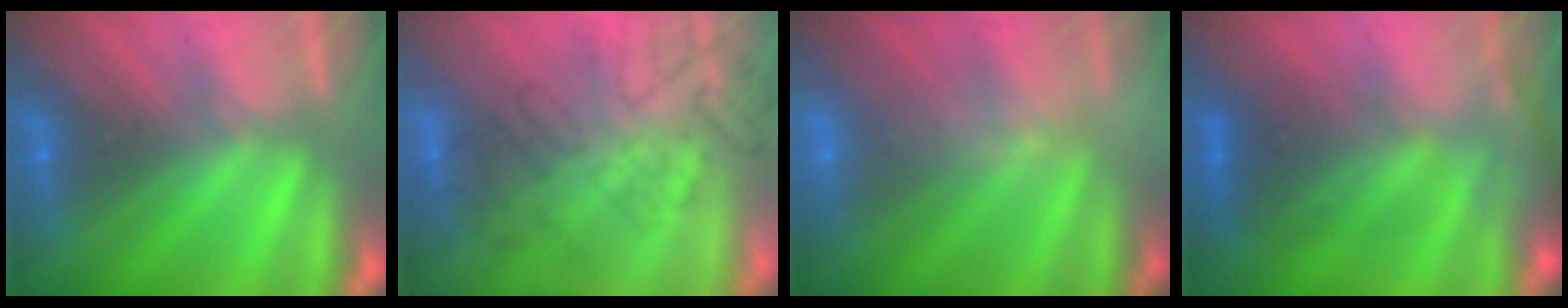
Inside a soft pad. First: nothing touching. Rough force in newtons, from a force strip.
{"total": 4.5}
{"total": 2.5}
{"total": 2.7}